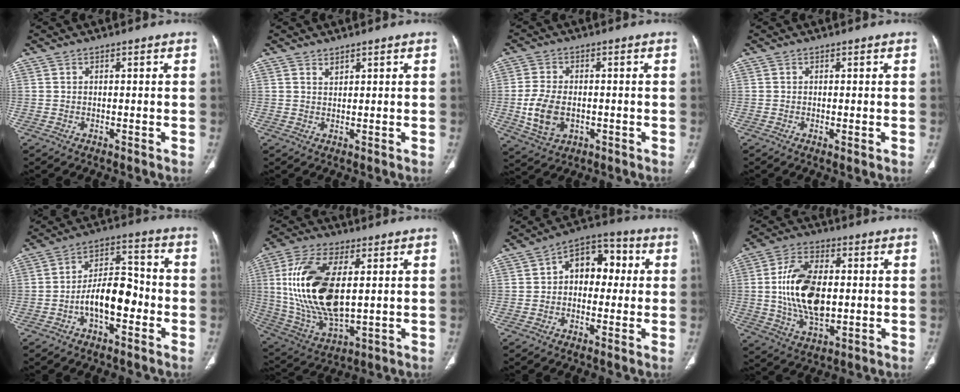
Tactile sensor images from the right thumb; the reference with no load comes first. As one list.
[{"total": 1.1, "force": [1.0, 0.4, 0.4], "torque": [-0.001, -0.009, 0.018]}, {"total": 8.9, "force": [-1.4, 5.9, 6.4], "torque": [-0.126, 0.001, -0.018]}, {"total": 1.1, "force": [-0.2, 0.3, 1.1], "torque": [-0.024, -0.006, -0.002]}, {"total": 10.8, "force": [-3.4, 5.5, 8.6], "torque": [-0.131, 0.044, -0.063]}, {"total": 20.8, "force": [2.9, 10.1, 17.9], "torque": [-0.365, -0.015, 0.062]}, {"total": 10.7, "force": [1.3, 7.3, 7.6], "torque": [-0.071, 0.031, 0.010]}, {"total": 15.5, "force": [0.4, 8.7, 12.8], "torque": [-0.232, 0.003, 0.010]}]